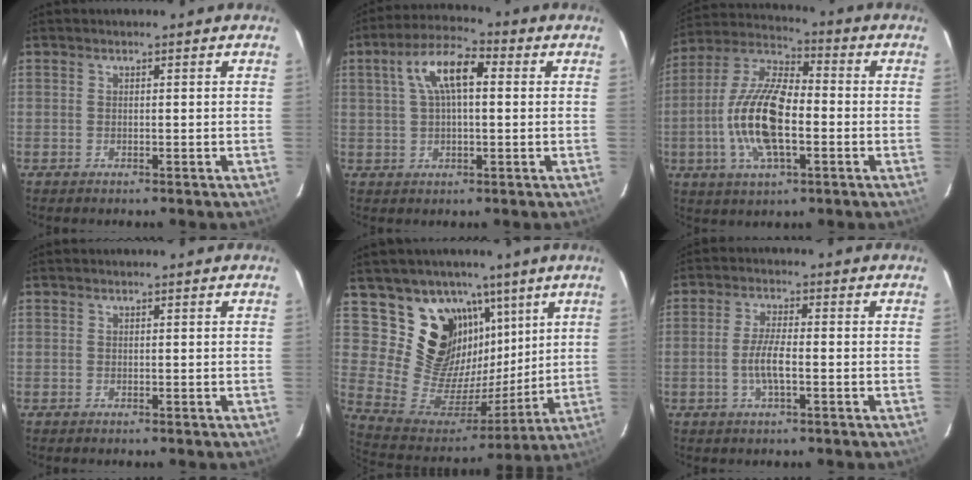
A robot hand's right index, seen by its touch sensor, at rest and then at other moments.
{"total": 9.5, "force": [2.3, 3.8, 8.4], "torque": [-0.157, 0.026, 0.039]}
{"total": 15.7, "force": [-3.2, 6.3, 14.1], "torque": [-0.290, 0.002, -0.067]}
{"total": 0.0}
{"total": 18.4, "force": [9.9, 13.3, 7.9], "torque": [-0.166, -0.007, 0.202]}
{"total": 5.0, "force": [-1.4, 1.0, 4.7], "torque": [-0.096, 0.000, -0.028]}